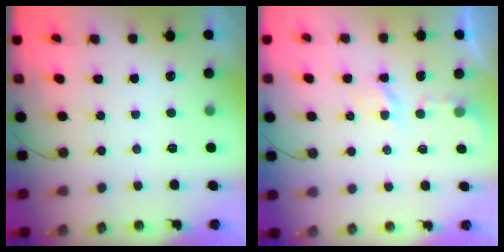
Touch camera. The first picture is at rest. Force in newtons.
{"total": 2.7, "press": 2.7, "slide": 0.5}